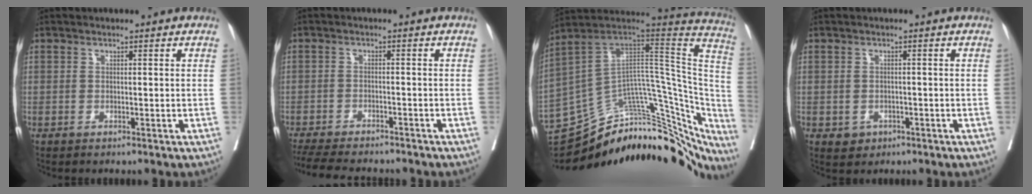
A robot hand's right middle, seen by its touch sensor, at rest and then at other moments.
{"total": 13.1, "force": [-11.5, 2.5, 5.7], "torque": [-0.106, -0.024, -0.159]}
{"total": 36.6, "force": [-28.8, 13.5, 18.2], "torque": [-0.188, 0.038, -0.374]}
{"total": 2.2, "force": [-1.0, 1.9, 0.7], "torque": [-0.008, 0.003, -0.005]}